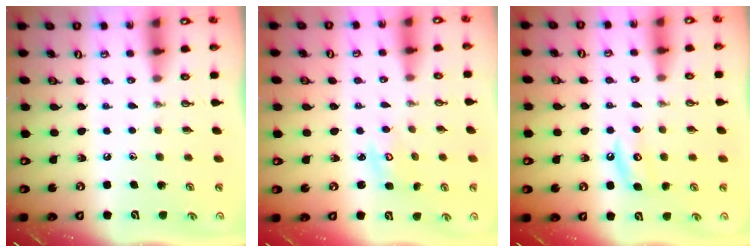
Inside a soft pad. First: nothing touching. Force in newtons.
{"total": 3.7, "press": 3.7, "slide": 0.4}
{"total": 6.0, "press": 6.0, "slide": 0.6}